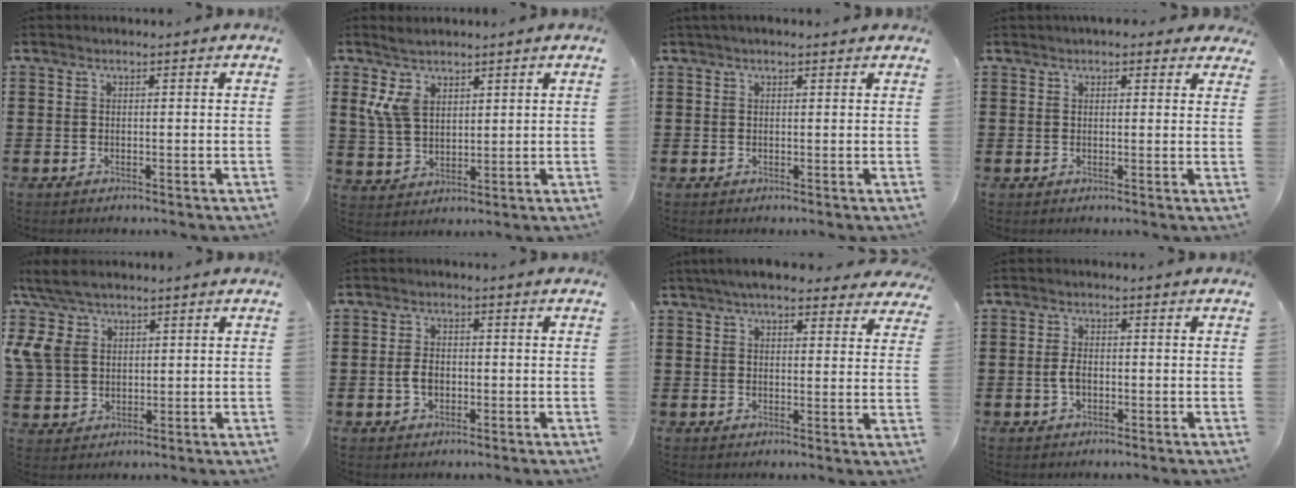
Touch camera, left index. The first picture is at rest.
{"total": 6.3, "force": [3.6, 3.9, 3.4], "torque": [-0.090, 0.007, 0.066]}
{"total": 1.0, "force": [0.7, 0.3, 0.6], "torque": [-0.013, 0.004, 0.013]}
{"total": 2.0, "force": [1.8, 0.8, 0.6], "torque": [-0.009, 0.002, 0.031]}
{"total": 8.0, "force": [4.6, 4.9, 4.4], "torque": [-0.133, -0.001, 0.081]}
{"total": 3.1, "force": [-0.5, 2.0, 2.4], "torque": [-0.054, 0.002, -0.013]}
{"total": 5.7, "force": [5.0, 1.1, 2.5], "torque": [-0.056, -0.006, 0.090]}
{"total": 2.7, "force": [-0.4, 1.4, 2.3], "torque": [-0.059, -0.002, -0.013]}